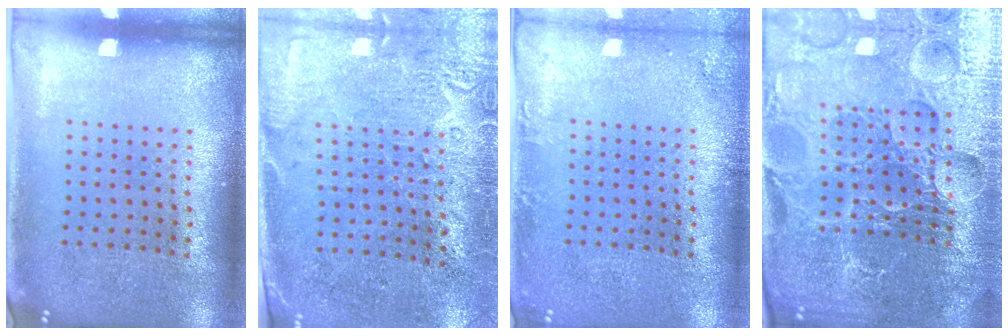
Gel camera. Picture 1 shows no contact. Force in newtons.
{"total": 2.8, "press": 2.4, "slide": 1.4}
{"total": 1.3, "press": 1.3, "slide": 0.0}
{"total": 6.2, "press": 5.5, "slide": 2.8}